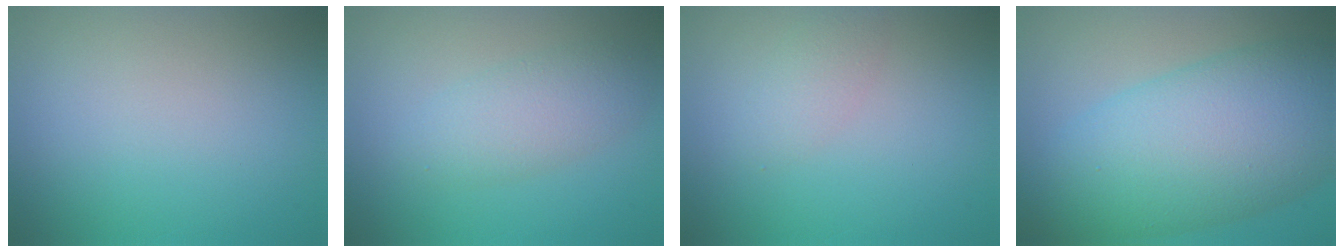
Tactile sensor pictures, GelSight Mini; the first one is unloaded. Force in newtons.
{"total": 3.3, "press": 3.3, "slide": 0.0}
{"total": 1.5, "press": 1.5, "slide": 0.1}
{"total": 11.8, "press": 11.8, "slide": 0.2}